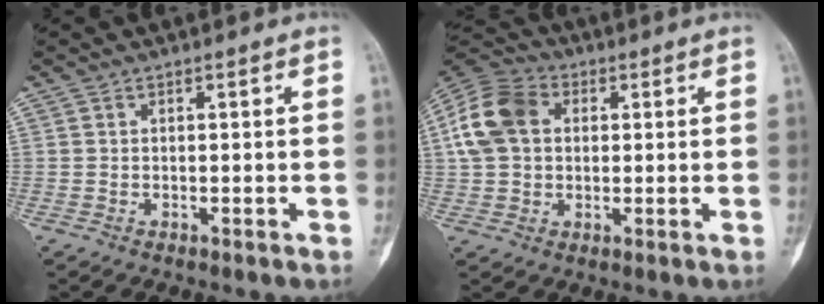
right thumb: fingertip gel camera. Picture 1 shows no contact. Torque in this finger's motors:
{"motor_torque": [-0.13, 0.43, 0.92, 0.18, 0.06]}